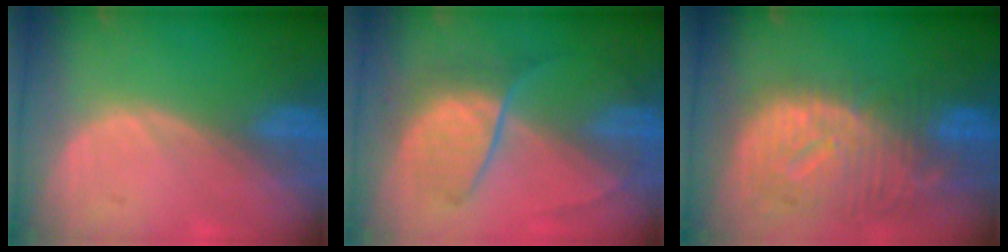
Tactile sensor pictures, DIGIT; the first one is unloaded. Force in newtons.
{"total": 6.4, "press": 6.4, "slide": 0.7}
{"total": 12.3, "press": 10.6, "slide": 6.1}